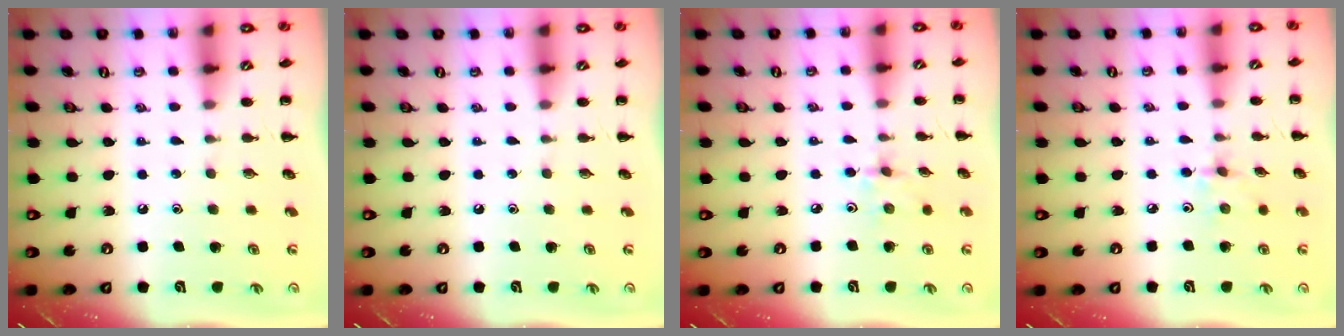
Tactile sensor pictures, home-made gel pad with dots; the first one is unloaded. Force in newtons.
{"total": 0.0}
{"total": 2.9, "press": 2.7, "slide": 0.9}
{"total": 2.9, "press": 2.7, "slide": 0.9}